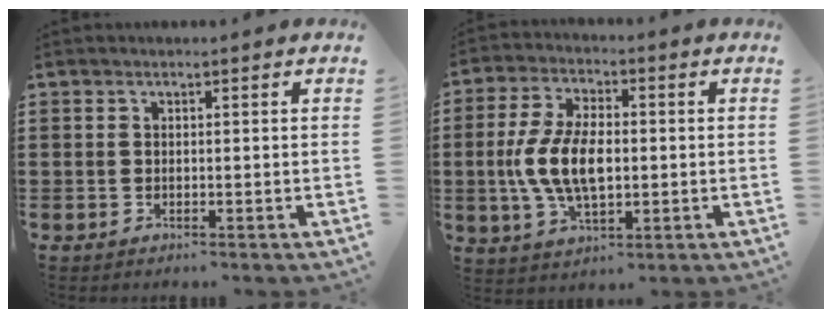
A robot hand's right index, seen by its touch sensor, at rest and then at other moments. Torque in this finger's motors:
{"motor_torque": [2.14, 0.00, 1.05, 0.21]}